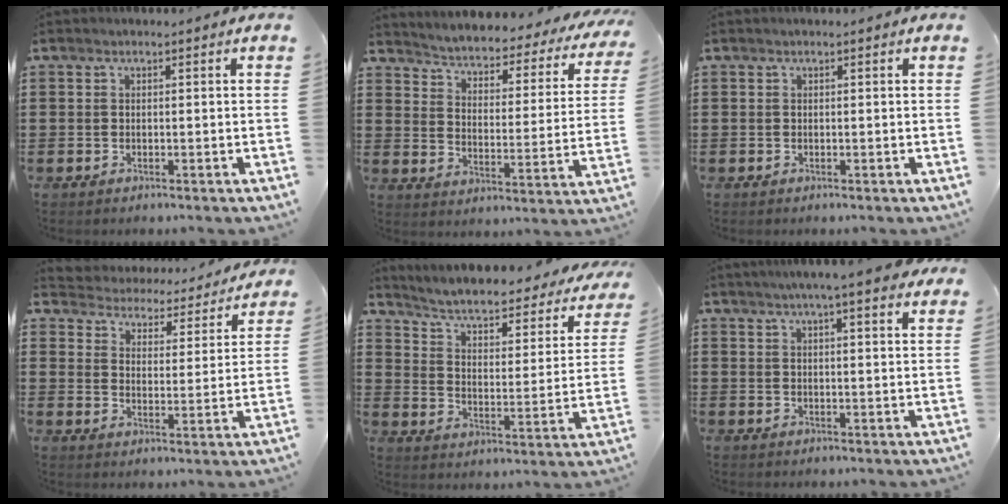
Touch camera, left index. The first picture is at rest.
{"total": 2.4, "force": [2.4, 0.2, 0.3], "torque": [-0.025, -0.032, 0.027]}
{"total": 0.0}
{"total": 3.4, "force": [3.3, 0.3, -0.6], "torque": [-0.016, -0.034, 0.049]}
{"total": 4.2, "force": [3.5, 0.7, 2.3], "torque": [-0.063, -0.033, 0.048]}
{"total": 4.8, "force": [4.1, -0.4, 2.5], "torque": [-0.062, -0.008, 0.072]}